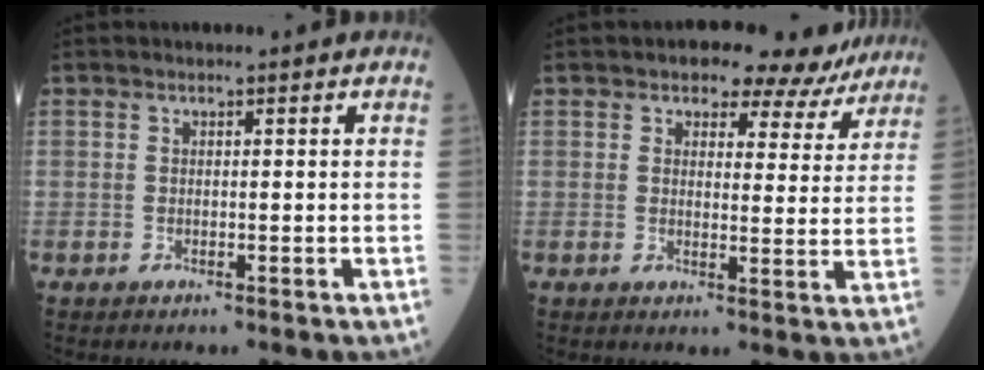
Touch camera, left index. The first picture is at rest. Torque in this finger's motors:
{"motor_torque": [0.39, -0.39, 0.03, 0.00]}